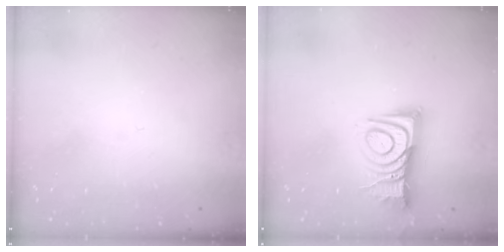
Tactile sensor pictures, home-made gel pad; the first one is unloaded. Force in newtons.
{"total": 10.1, "press": 10.0, "slide": 0.9}